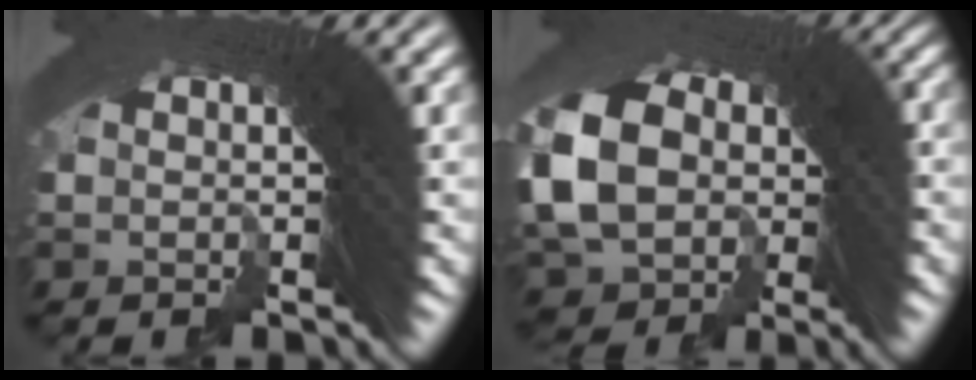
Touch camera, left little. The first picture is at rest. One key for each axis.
{"total": 8.8, "fx": 0.2, "fy": 6.9, "fz": 5.4, "tx": -0.129, "ty": -0.022, "tz": 0.016}